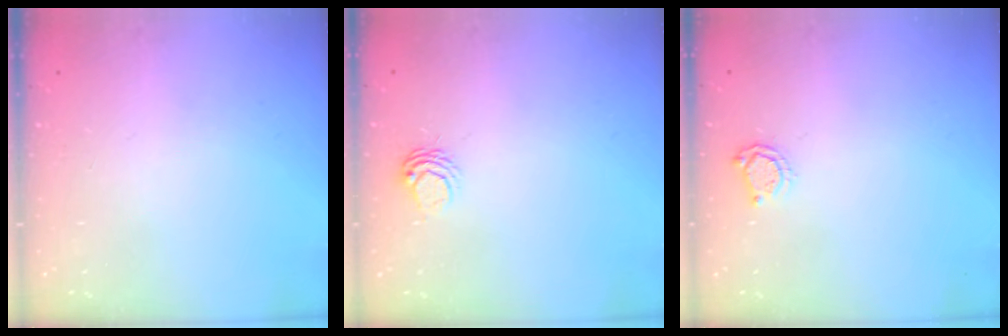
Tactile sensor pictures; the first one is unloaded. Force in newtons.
{"total": 5.2, "press": 5.2, "slide": 0.4}
{"total": 5.3, "press": 5.3, "slide": 0.5}